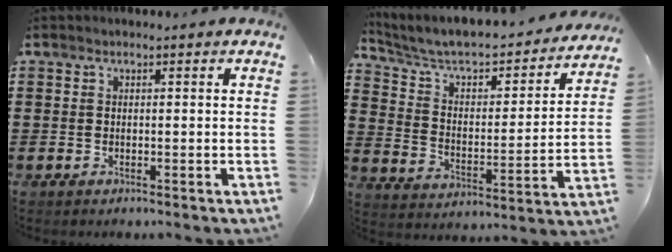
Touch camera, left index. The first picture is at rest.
{"total": 5.6, "force": [4.7, 1.8, 2.5], "torque": [-0.073, -0.038, 0.074]}